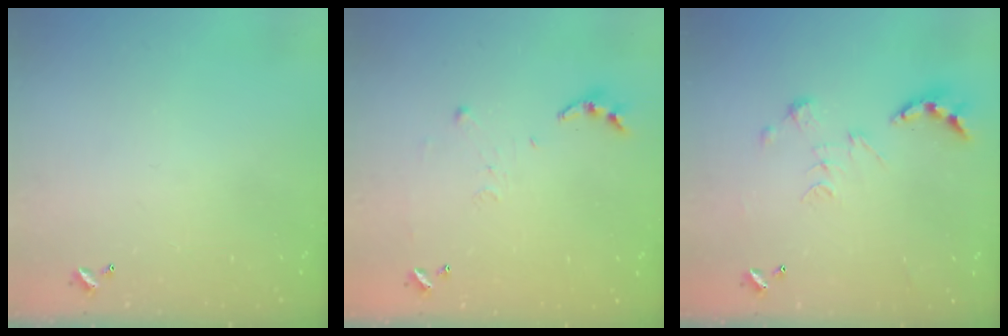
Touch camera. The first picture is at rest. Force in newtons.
{"total": 5.8, "press": 5.8, "slide": 0.6}
{"total": 0.8, "press": 0.8, "slide": 0.3}